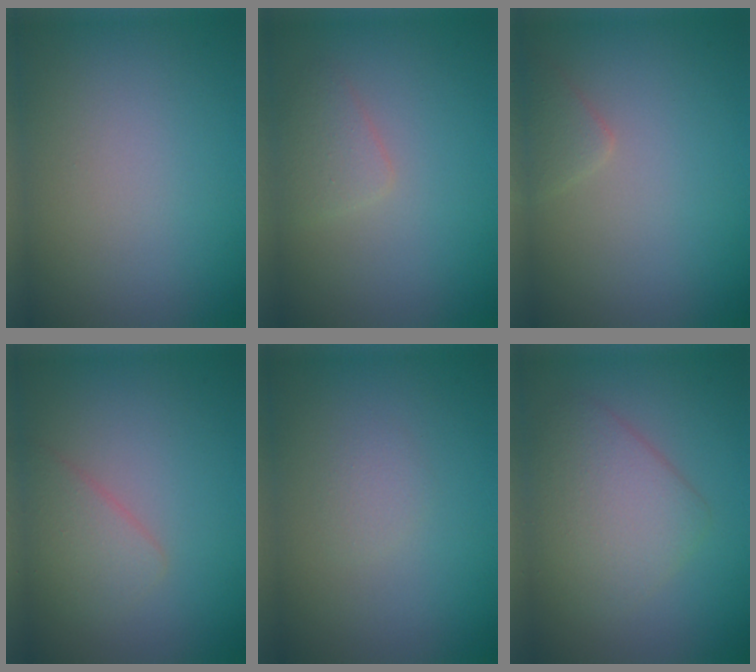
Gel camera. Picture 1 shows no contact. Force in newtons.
{"total": 1.6, "press": 1.6, "slide": 0.0}
{"total": 1.3, "press": 1.3, "slide": 0.1}
{"total": 2.1, "press": 2.1, "slide": 0.1}
{"total": 0.8, "press": 0.8, "slide": 0.1}
{"total": 4.1, "press": 4.1, "slide": 0.1}